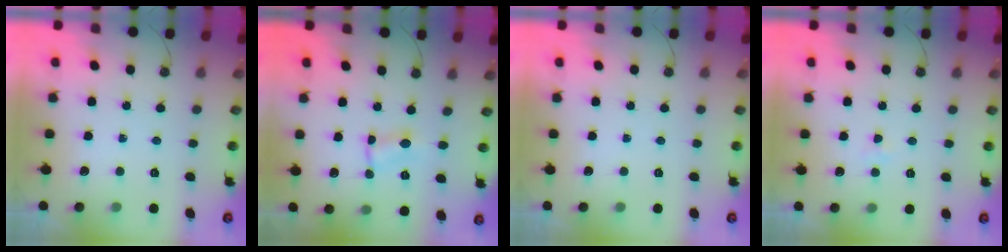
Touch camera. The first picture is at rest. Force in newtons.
{"total": 1.5, "press": 1.5, "slide": 0.2}
{"total": 0.0}
{"total": 2.4, "press": 2.3, "slide": 0.6}